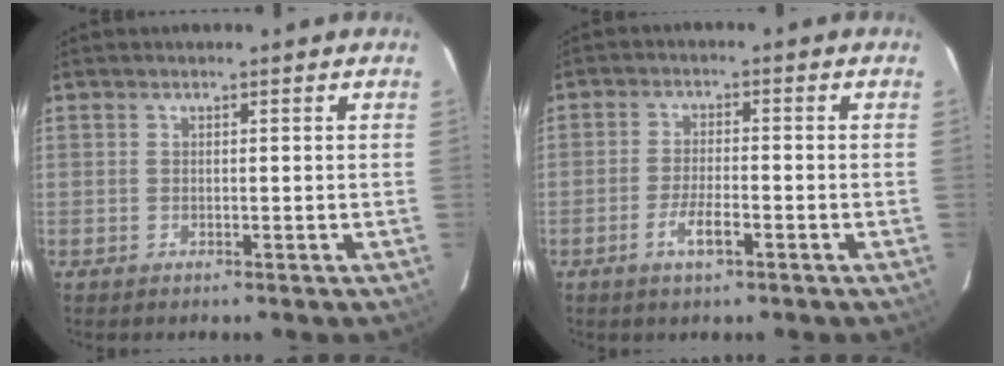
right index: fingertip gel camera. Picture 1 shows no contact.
{"total": 4.6, "force": [-2.6, 0.9, 3.7], "torque": [-0.080, -0.003, -0.048]}